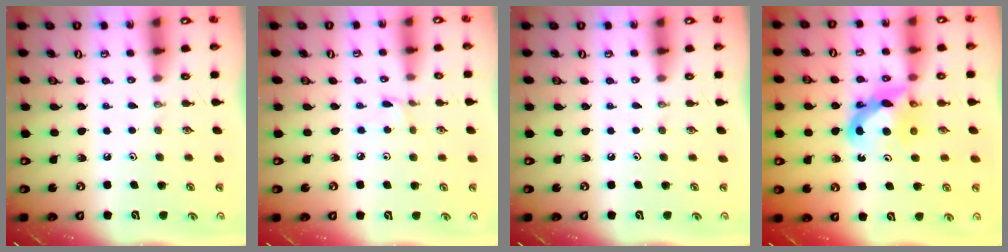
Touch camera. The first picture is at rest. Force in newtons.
{"total": 1.9, "press": 1.9, "slide": 0.2}
{"total": 0.0}
{"total": 7.5, "press": 7.5, "slide": 0.1}